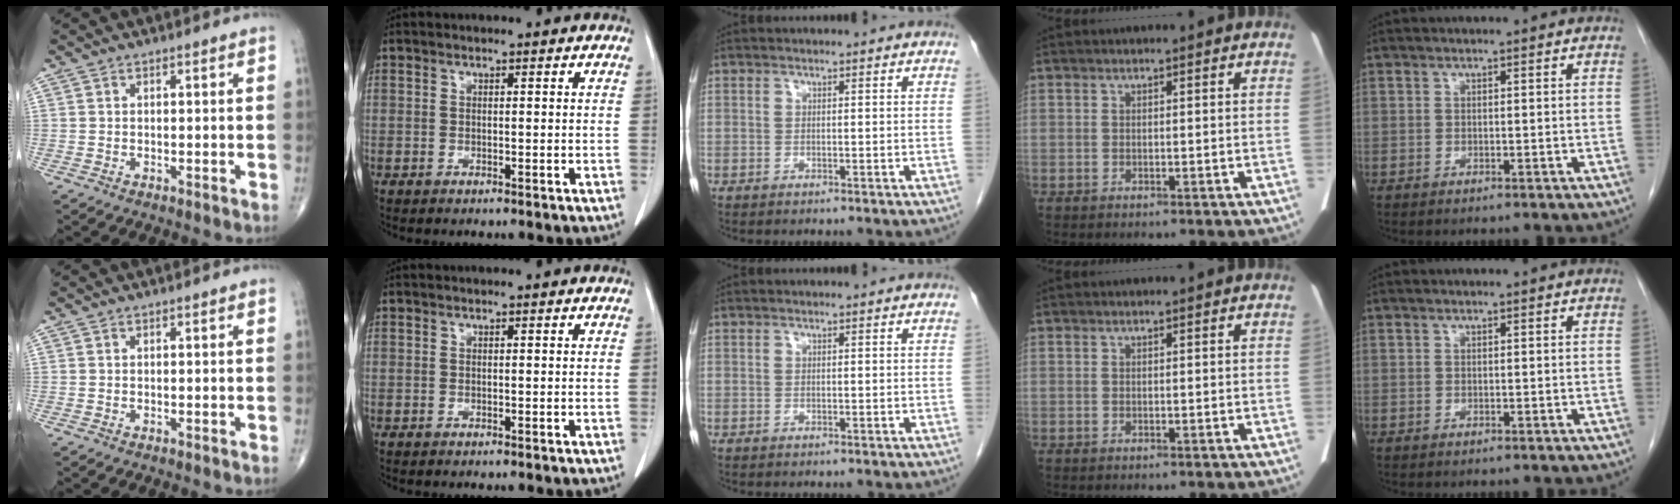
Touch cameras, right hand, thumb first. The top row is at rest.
{}